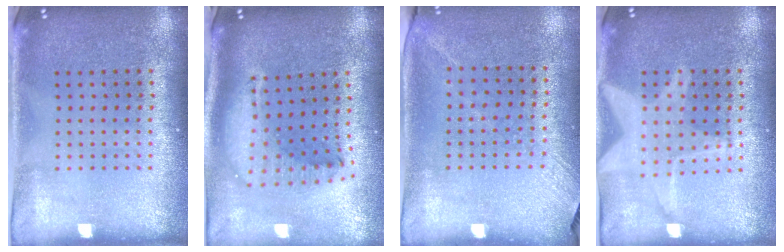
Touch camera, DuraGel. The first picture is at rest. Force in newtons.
{"total": 2.2, "press": 1.7, "slide": 1.4}
{"total": 1.3, "press": 1.0, "slide": 0.9}
{"total": 2.1, "press": 2.1, "slide": 0.2}